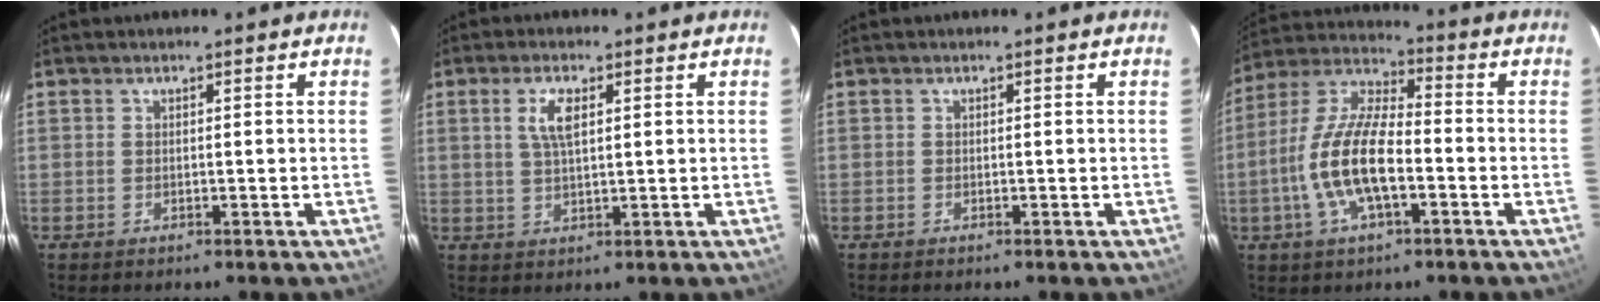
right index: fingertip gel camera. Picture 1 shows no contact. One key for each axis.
{"total": 4.4, "fx": 1.5, "fy": 1.6, "fz": 3.9, "tx": -0.074, "ty": 0.004, "tz": 0.029}
{"total": 0.0}
{"total": 14.1, "fx": -4.0, "fy": 5.2, "fz": 12.5, "tx": -0.257, "ty": -0.001, "tz": -0.078}